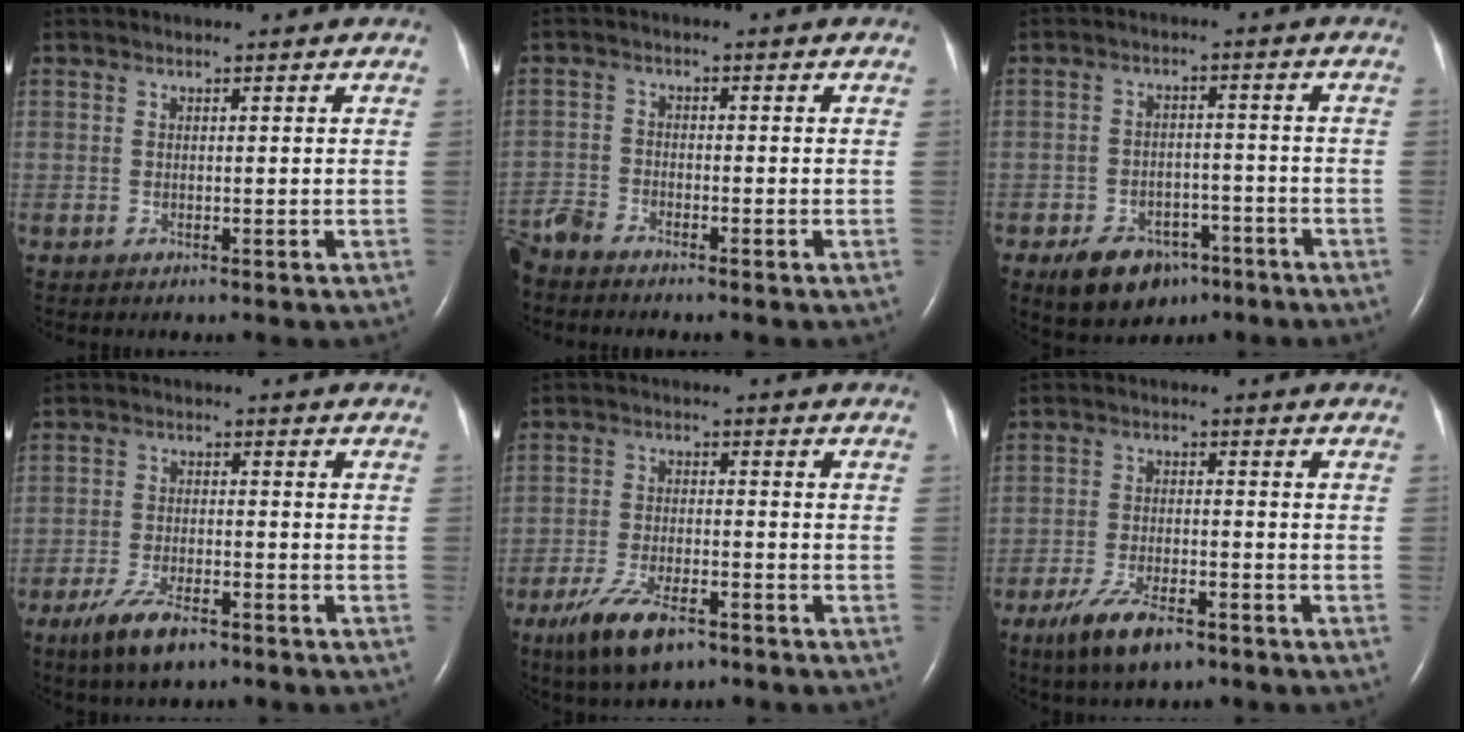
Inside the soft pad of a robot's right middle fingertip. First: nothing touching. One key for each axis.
{"total": 4.6, "fx": -4.3, "fy": 0.9, "fz": 1.1, "tx": -0.025, "ty": -0.015, "tz": -0.089}
{"total": 8.6, "fx": -5.6, "fy": 5.2, "fz": 3.9, "tx": -0.069, "ty": 0.005, "tz": -0.081}
{"total": 6.8, "fx": -4.7, "fy": 2.0, "fz": 4.6, "tx": -0.099, "ty": -0.010, "tz": -0.081}
{"total": 8.7, "fx": -5.7, "fy": 2.7, "fz": 5.9, "tx": -0.123, "ty": -0.012, "tz": -0.098}
{"total": 7.7, "fx": -5.2, "fy": 2.4, "fz": 5.2, "tx": -0.109, "ty": -0.010, "tz": -0.090}